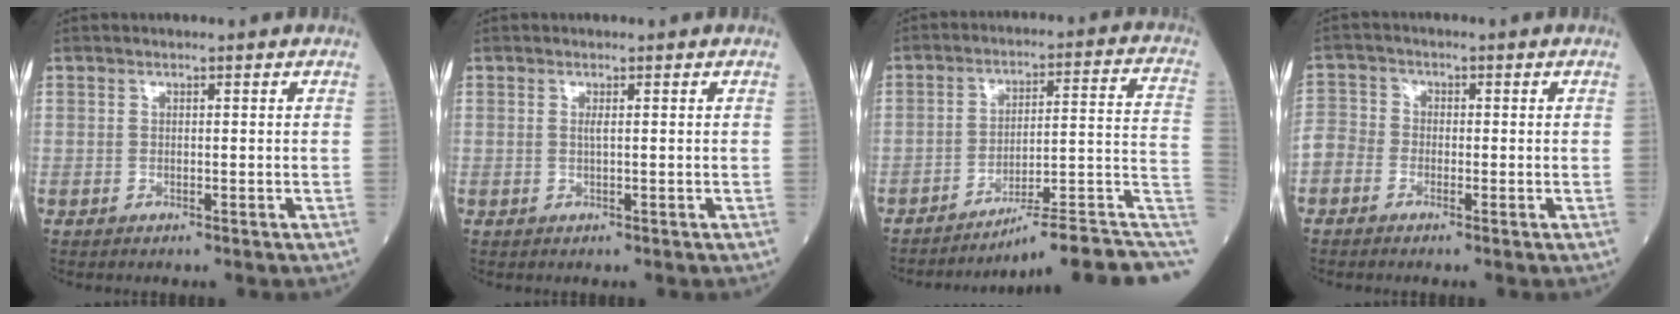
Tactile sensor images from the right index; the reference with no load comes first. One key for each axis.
{"total": 0.6, "fx": 0.2, "fy": -0.1, "fz": 0.6, "tx": -0.016, "ty": -0.001, "tz": 0.002}
{"total": 15.5, "fx": -13.5, "fy": -0.9, "fz": 7.6, "tx": -0.048, "ty": 0.041, "tz": -0.191}
{"total": 4.3, "fx": -2.0, "fy": 3.6, "fz": 1.2, "tx": -0.028, "ty": 0.013, "tz": -0.050}